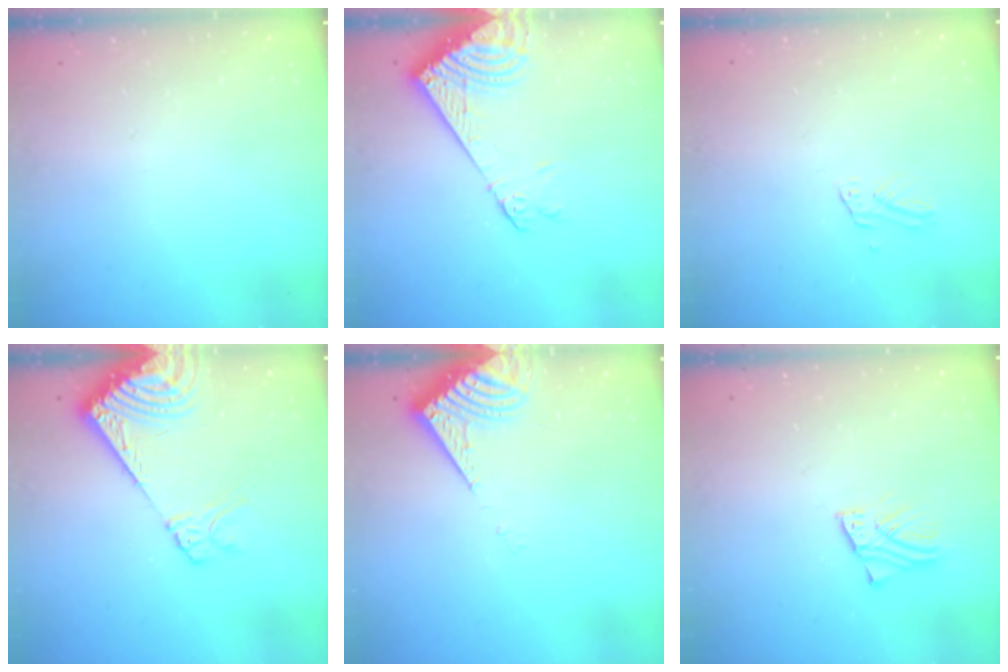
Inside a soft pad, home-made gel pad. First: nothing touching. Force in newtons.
{"total": 14.1, "press": 13.9, "slide": 2.6}
{"total": 2.7, "press": 2.7, "slide": 0.1}
{"total": 12.6, "press": 12.4, "slide": 2.4}
{"total": 7.5, "press": 7.4, "slide": 0.9}
{"total": 2.4, "press": 2.4, "slide": 0.1}